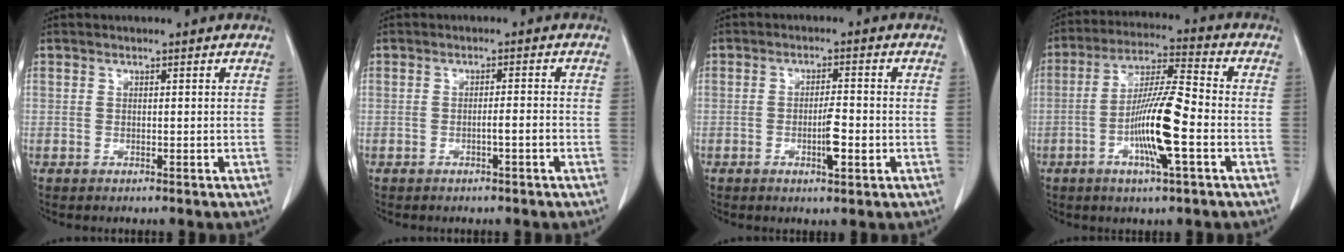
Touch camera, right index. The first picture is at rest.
{"total": 1.9, "force": [-0.8, -0.1, 1.7], "torque": [-0.028, 0.000, -0.016]}
{"total": 4.4, "force": [-1.2, 0.7, 4.1], "torque": [-0.069, -0.001, -0.019]}
{"total": 11.9, "force": [-3.4, 0.7, 11.4], "torque": [-0.215, -0.002, -0.067]}